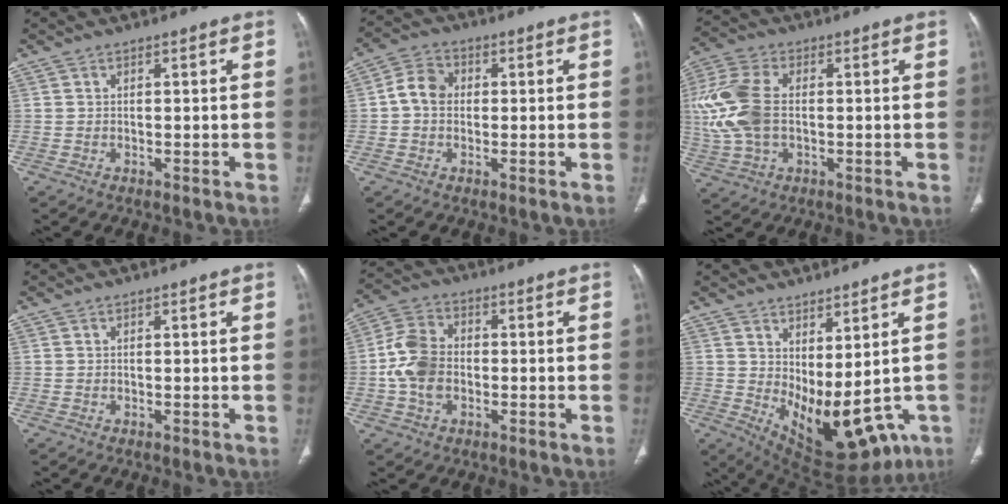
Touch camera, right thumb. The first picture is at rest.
{"total": 5.6, "force": [0.1, 4.6, 3.3], "torque": [-0.049, 0.015, -0.009]}
{"total": 13.1, "force": [0.2, 8.1, 10.3], "torque": [-0.242, 0.014, 0.006]}
{"total": 0.0}
{"total": 9.0, "force": [-1.3, 6.6, 6.0], "torque": [-0.112, 0.019, -0.033]}
{"total": 14.7, "force": [-0.2, 7.4, 12.7], "torque": [-0.170, -0.021, 0.033]}